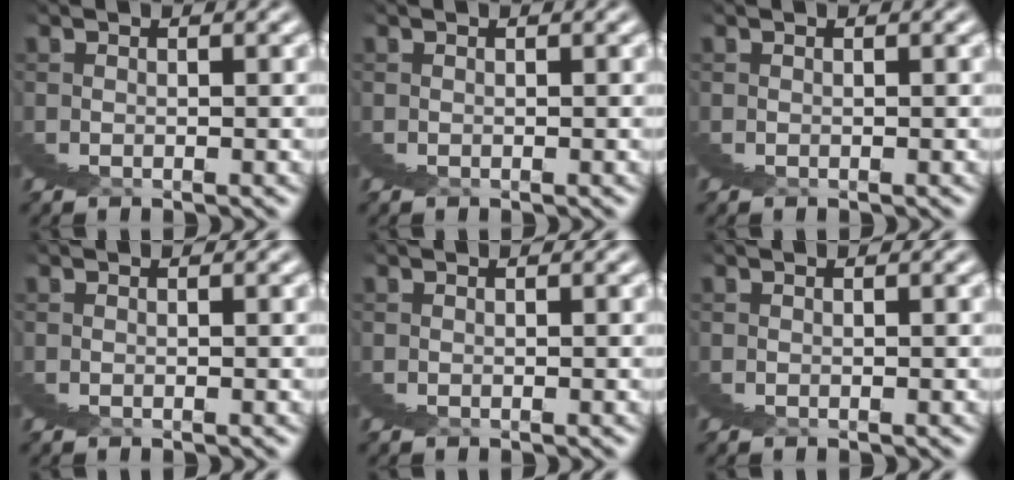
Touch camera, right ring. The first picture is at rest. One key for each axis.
{"total": 0.0}
{"total": 0.0}
{"total": 0.0}
{"total": 0.0}
{"total": 0.0}